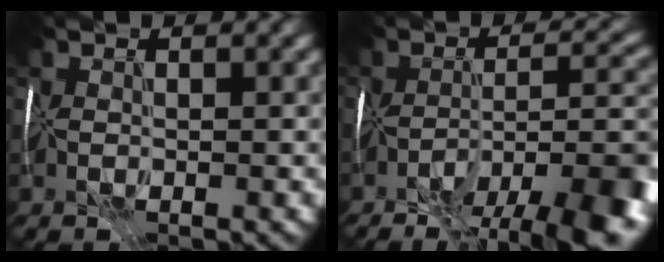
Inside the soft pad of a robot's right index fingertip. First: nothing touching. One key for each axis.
{"total": 9.5, "fx": -6.5, "fy": 1.7, "fz": 6.7, "tx": -0.097, "ty": -0.001, "tz": -0.101}